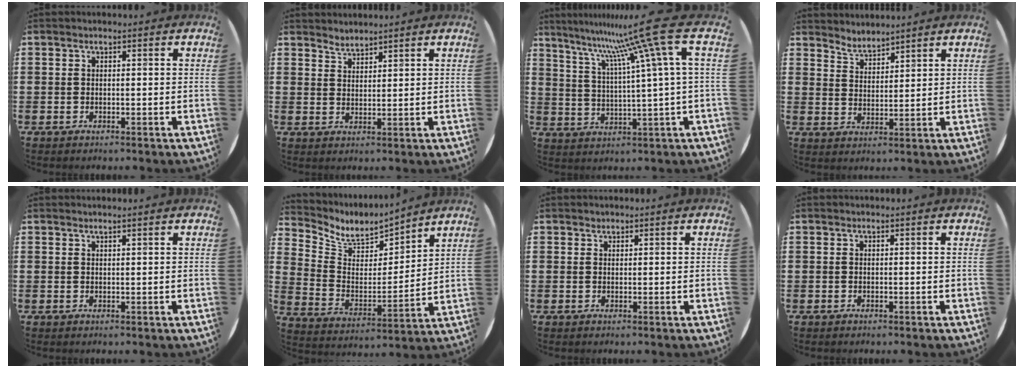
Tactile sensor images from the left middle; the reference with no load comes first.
{"total": 2.3, "force": [2.2, 0.2, -0.4], "torque": [0.003, -0.004, 0.043]}
{"total": 15.5, "force": [9.0, 0.6, 12.6], "torque": [-0.240, -0.045, 0.135]}
{"total": 3.3, "force": [3.3, 0.3, -0.4], "torque": [-0.001, -0.016, 0.062]}
{"total": 0.7, "force": [0.7, -0.2, 0.1], "torque": [0.002, 0.000, 0.012]}
{"total": 6.5, "force": [5.8, 2.7, 1.3], "torque": [-0.062, -0.043, 0.101]}
{"total": 0.7, "force": [0.6, 0.2, -0.1], "torque": [0.011, 0.000, 0.010]}
{"total": 0.0}